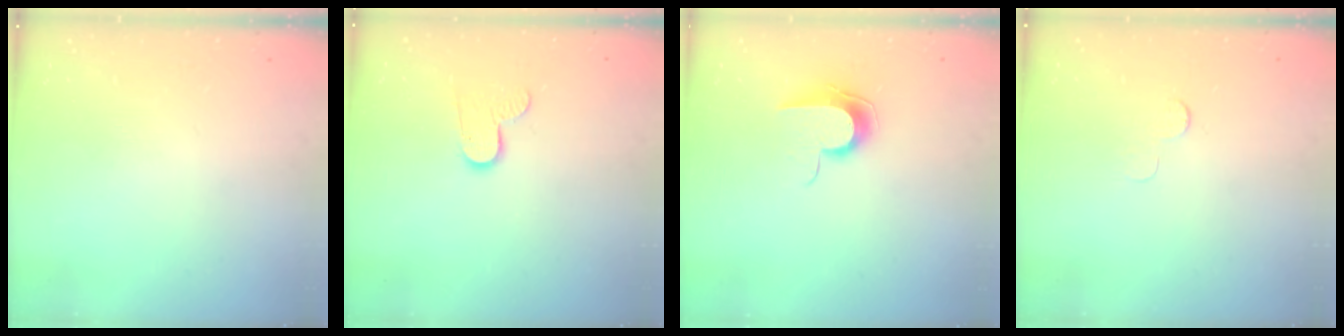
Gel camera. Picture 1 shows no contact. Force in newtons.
{"total": 7.4, "press": 7.4, "slide": 0.3}
{"total": 8.9, "press": 8.9, "slide": 0.9}
{"total": 3.0, "press": 2.9, "slide": 0.3}